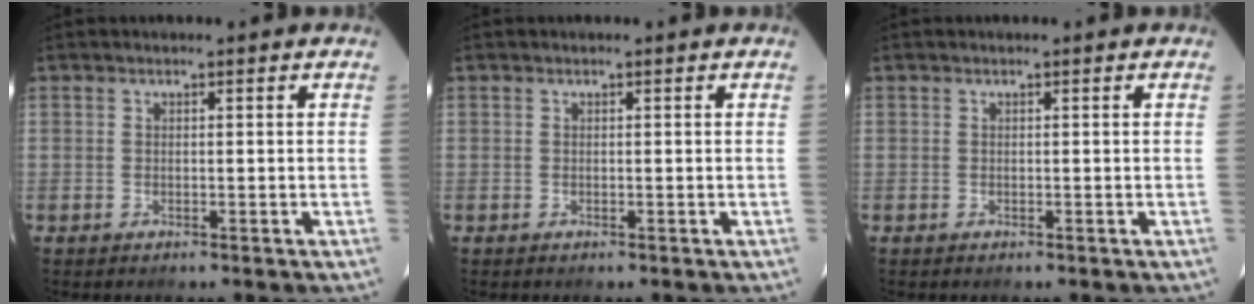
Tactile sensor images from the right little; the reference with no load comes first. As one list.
[{"total": 0.0}, {"total": 0.0}]